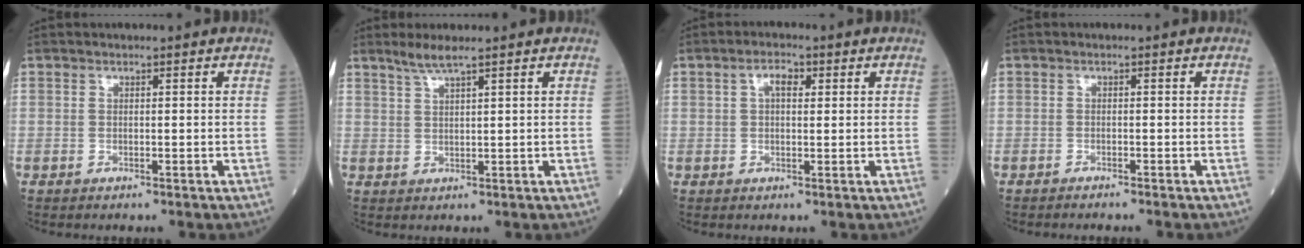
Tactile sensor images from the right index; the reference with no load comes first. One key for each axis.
{"total": 2.8, "fx": 2.3, "fy": -0.4, "fz": 1.6, "tx": -0.042, "ty": 0.002, "tz": 0.052}
{"total": 2.9, "fx": 1.1, "fy": 1.3, "fz": 2.4, "tx": -0.046, "ty": 0.011, "tz": 0.020}
{"total": 2.2, "fx": -1.9, "fy": -0.2, "fz": 1.0, "tx": -0.013, "ty": 0.002, "tz": -0.021}